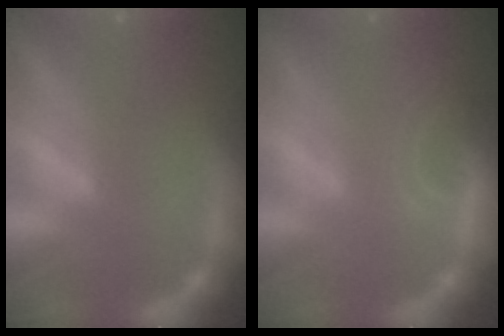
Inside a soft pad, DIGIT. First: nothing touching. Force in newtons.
{"total": 3.5}